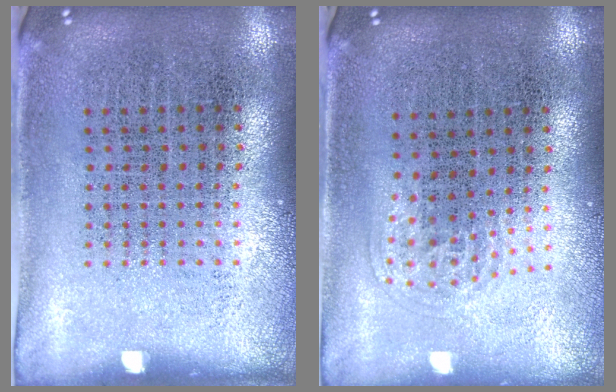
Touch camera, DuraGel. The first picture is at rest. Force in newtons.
{"total": 1.0, "press": 0.6, "slide": 0.8}